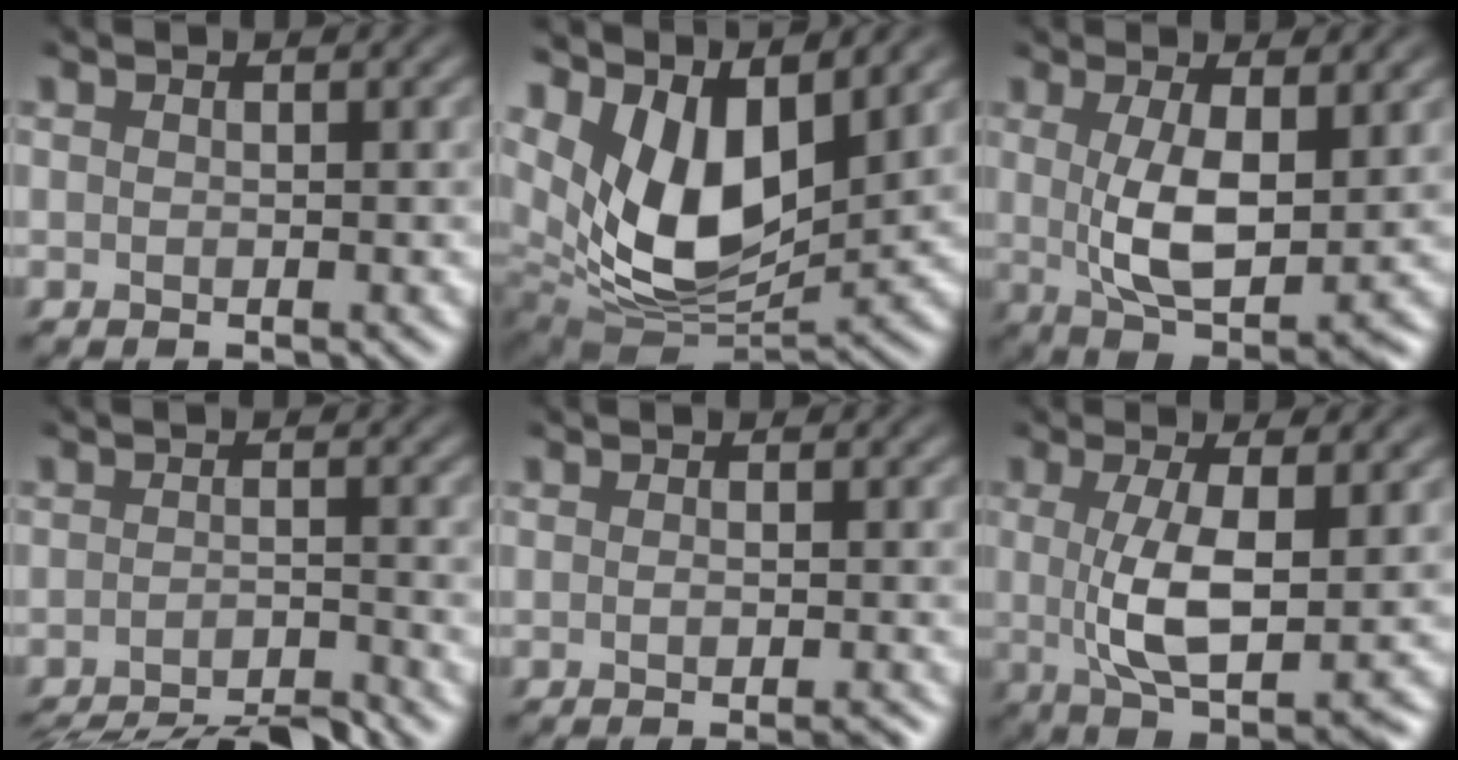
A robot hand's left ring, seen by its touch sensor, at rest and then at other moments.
{"total": 10.7, "force": [3.7, 5.3, 8.5], "torque": [-0.160, -0.014, 0.066]}
{"total": 5.7, "force": [0.1, 1.6, 5.5], "torque": [-0.099, -0.013, 0.004]}
{"total": 7.0, "force": [-6.6, 0.6, 2.4], "torque": [-0.024, -0.011, -0.102]}
{"total": 1.7, "force": [-0.9, 0.1, 1.5], "torque": [-0.012, -0.001, -0.012]}
{"total": 5.8, "force": [-0.3, 1.2, 5.7], "torque": [-0.099, -0.011, -0.005]}